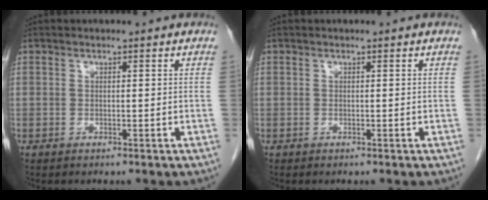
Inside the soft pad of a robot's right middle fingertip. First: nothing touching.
{"total": 0.0}